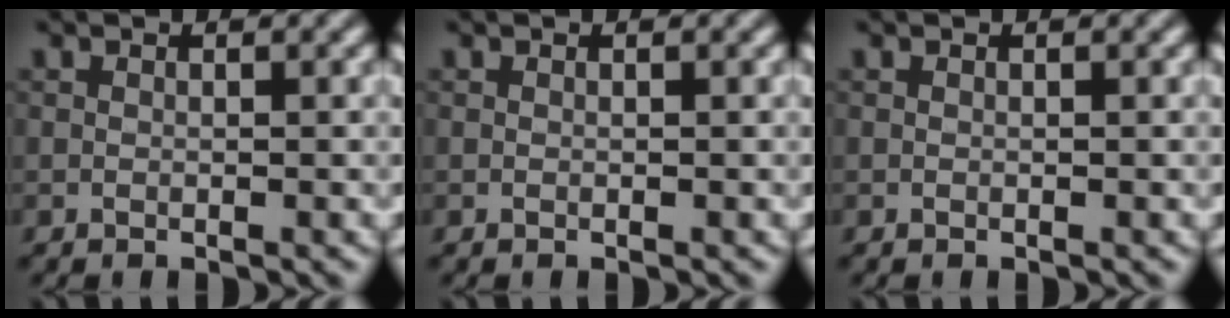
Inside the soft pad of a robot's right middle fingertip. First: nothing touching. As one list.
[{"total": 0.0}, {"total": 0.0}]